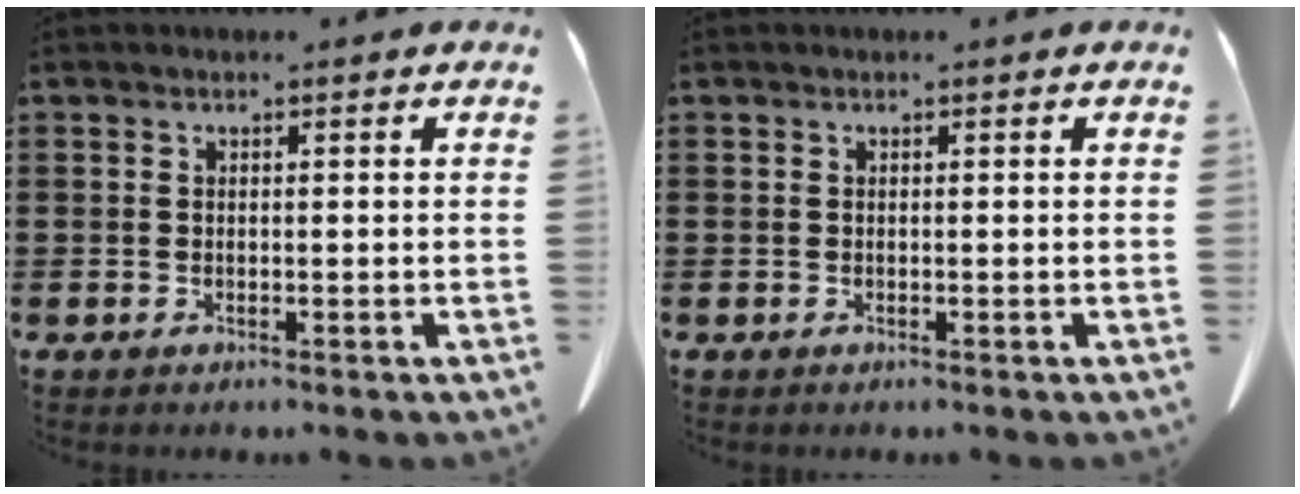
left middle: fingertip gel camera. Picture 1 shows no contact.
{"total": 0.0}